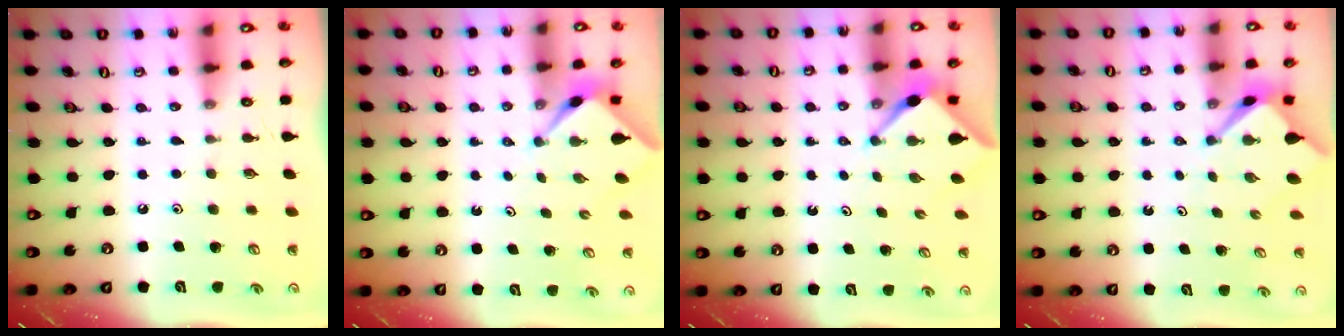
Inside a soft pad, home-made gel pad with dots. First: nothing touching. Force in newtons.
{"total": 2.2, "press": 2.2, "slide": 0.3}
{"total": 3.9, "press": 3.9, "slide": 0.4}
{"total": 2.6, "press": 2.6, "slide": 0.3}